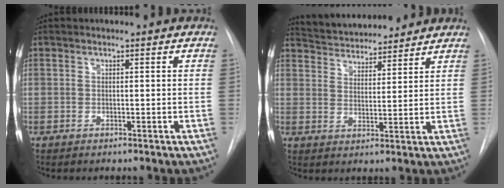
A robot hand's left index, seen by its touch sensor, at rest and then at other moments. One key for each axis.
{"total": 11.8, "fx": 11.1, "fy": 2.3, "fz": 3.0, "tx": -0.048, "ty": 0.018, "tz": 0.175}